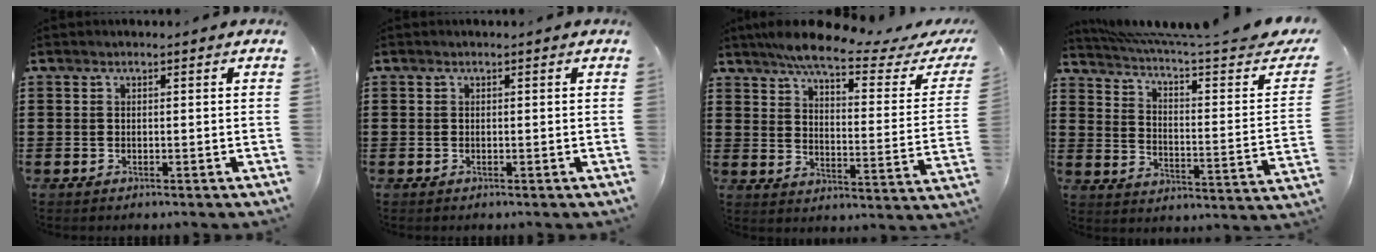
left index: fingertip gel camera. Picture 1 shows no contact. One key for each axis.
{"total": 0.0}
{"total": 7.1, "fx": 5.8, "fy": 0.3, "fz": 4.1, "tx": -0.096, "ty": -0.031, "tz": 0.095}
{"total": 5.0, "fx": 3.9, "fy": 0.2, "fz": 3.2, "tx": -0.074, "ty": -0.037, "tz": 0.058}